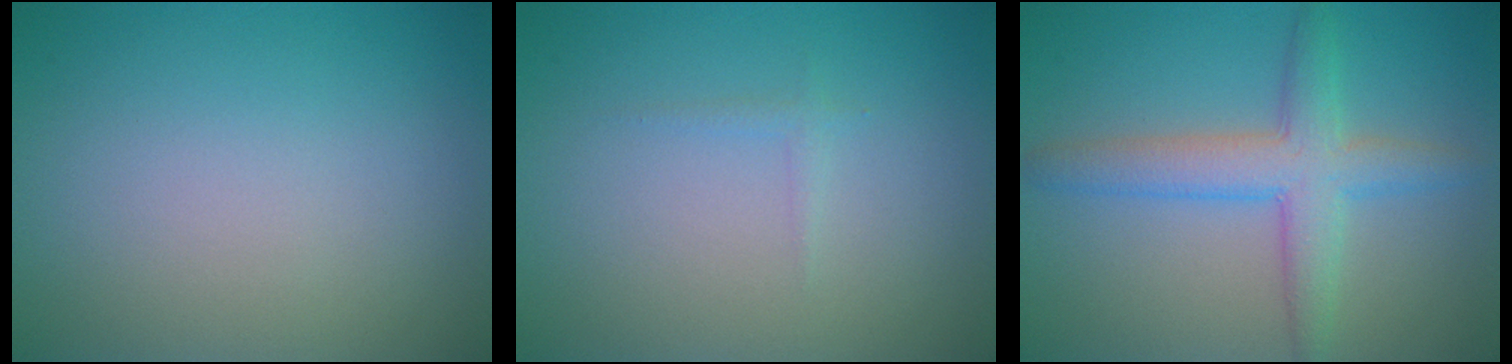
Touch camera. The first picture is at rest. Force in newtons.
{"total": 0.6, "press": 0.6, "slide": 0.0}
{"total": 4.4, "press": 4.4, "slide": 0.2}